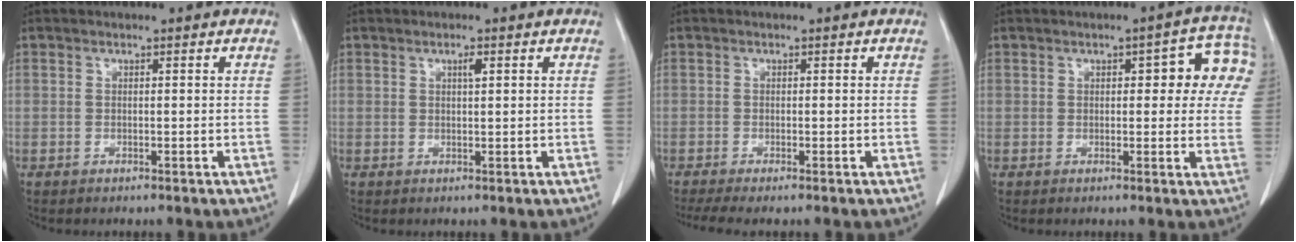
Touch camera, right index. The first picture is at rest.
{"total": 1.1, "force": [0.5, 0.2, 1.0], "torque": [-0.020, 0.001, 0.007]}
{"total": 4.1, "force": [-3.3, 0.1, 2.4], "torque": [-0.039, -0.010, -0.057]}
{"total": 8.3, "force": [2.4, 3.6, 7.1], "torque": [-0.062, 0.027, 0.023]}